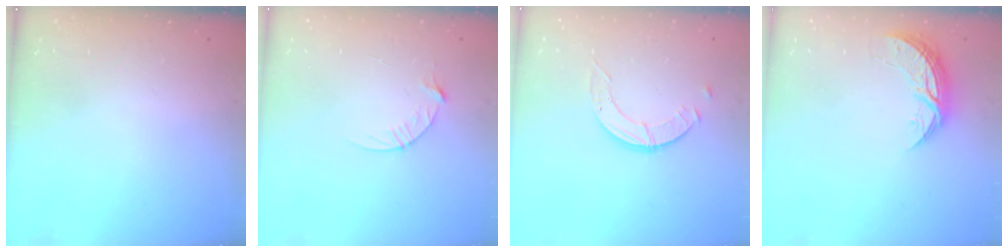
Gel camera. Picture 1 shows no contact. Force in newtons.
{"total": 4.4, "press": 4.4, "slide": 0.6}
{"total": 3.5, "press": 3.5, "slide": 0.2}
{"total": 8.4, "press": 8.4, "slide": 0.6}